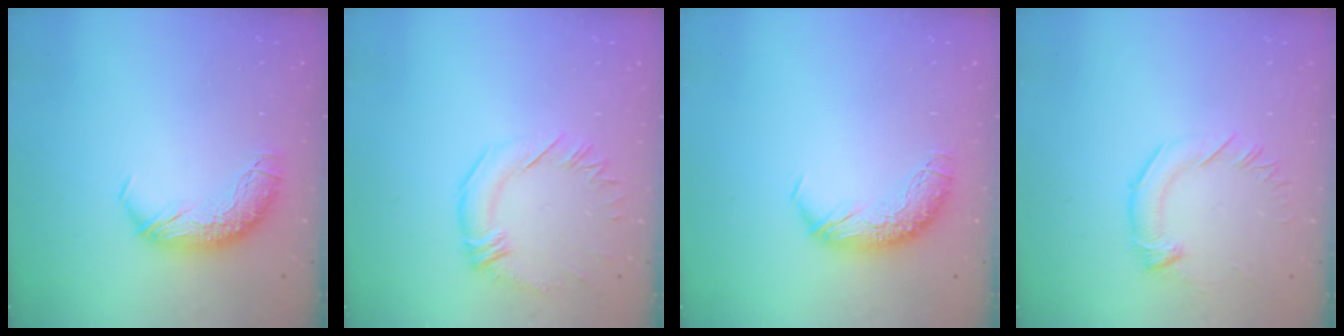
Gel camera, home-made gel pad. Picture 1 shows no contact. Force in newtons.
{"total": 0.9, "press": 0.1, "slide": 0.9}
{"total": 0.0}
{"total": 1.9, "press": 1.8, "slide": 0.7}